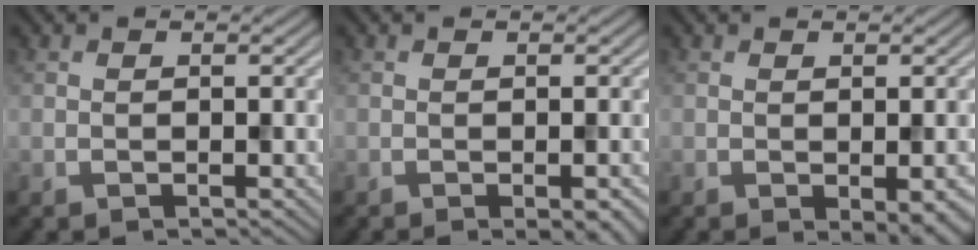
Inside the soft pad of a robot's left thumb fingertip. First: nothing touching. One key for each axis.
{"total": 3.2, "fx": -1.6, "fy": 0.9, "fz": 2.6, "tx": -0.029, "ty": -0.002, "tz": -0.017}
{"total": 3.8, "fx": -1.5, "fy": 1.1, "fz": 3.3, "tx": -0.048, "ty": -0.009, "tz": -0.012}